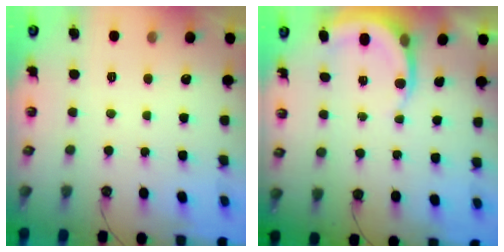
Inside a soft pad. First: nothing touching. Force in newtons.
{"total": 6.2, "press": 6.2, "slide": 0.4}